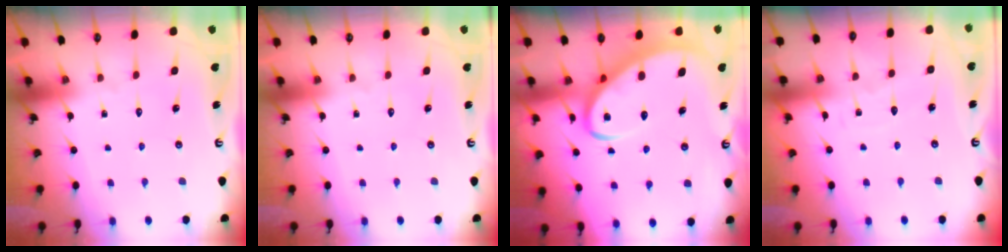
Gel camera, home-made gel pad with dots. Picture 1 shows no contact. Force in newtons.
{"total": 0.0}
{"total": 6.6, "press": 6.6, "slide": 0.6}
{"total": 2.5, "press": 2.5, "slide": 0.2}